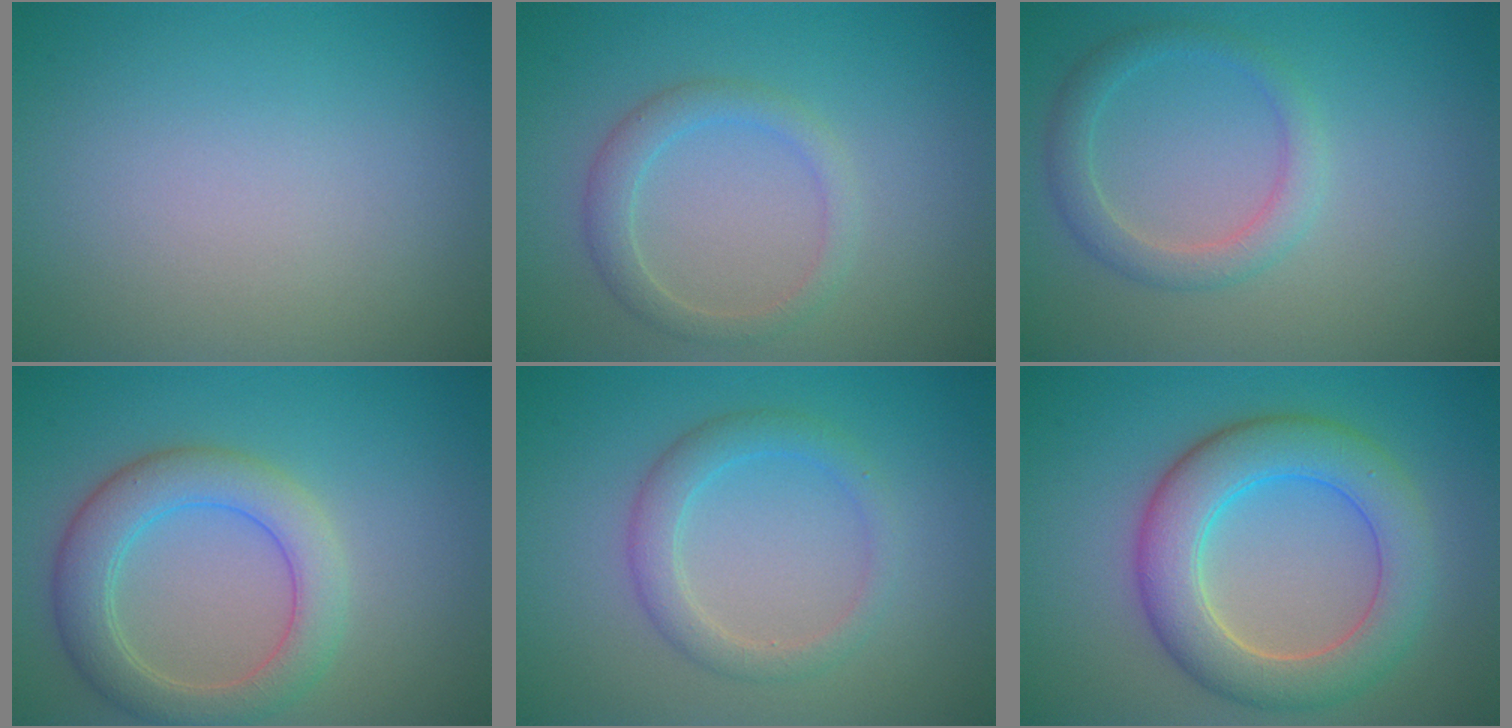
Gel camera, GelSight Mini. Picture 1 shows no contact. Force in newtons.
{"total": 2.3, "press": 2.3, "slide": 0.1}
{"total": 2.4, "press": 2.4, "slide": 0.2}
{"total": 5.1, "press": 5.1, "slide": 0.1}
{"total": 2.7, "press": 2.7, "slide": 0.1}
{"total": 6.8, "press": 6.8, "slide": 0.2}